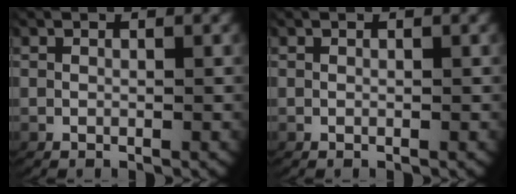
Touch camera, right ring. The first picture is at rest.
{"total": 0.0}